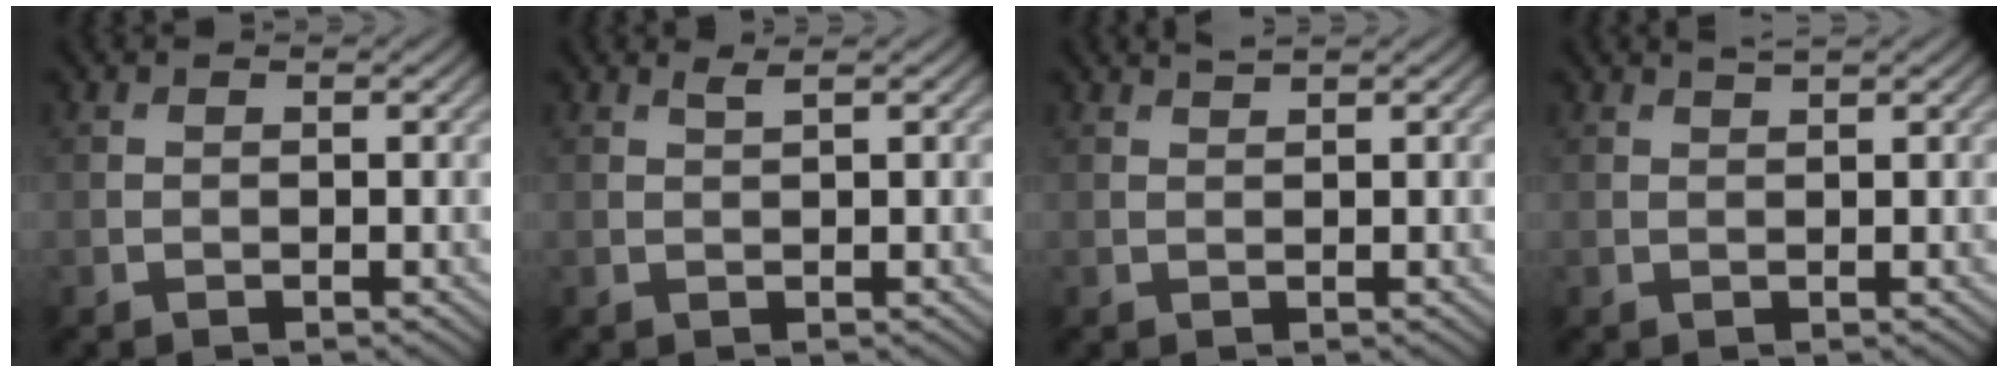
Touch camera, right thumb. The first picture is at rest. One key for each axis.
{"total": 0.8, "fx": 0.5, "fy": 0.0, "fz": 0.5, "tx": -0.012, "ty": 0.005, "tz": 0.011}
{"total": 0.9, "fx": 0.8, "fy": 0.0, "fz": 0.3, "tx": -0.007, "ty": 0.001, "tz": 0.016}
{"total": 1.0, "fx": 0.9, "fy": 0.1, "fz": 0.5, "tx": -0.011, "ty": 0.001, "tz": 0.013}